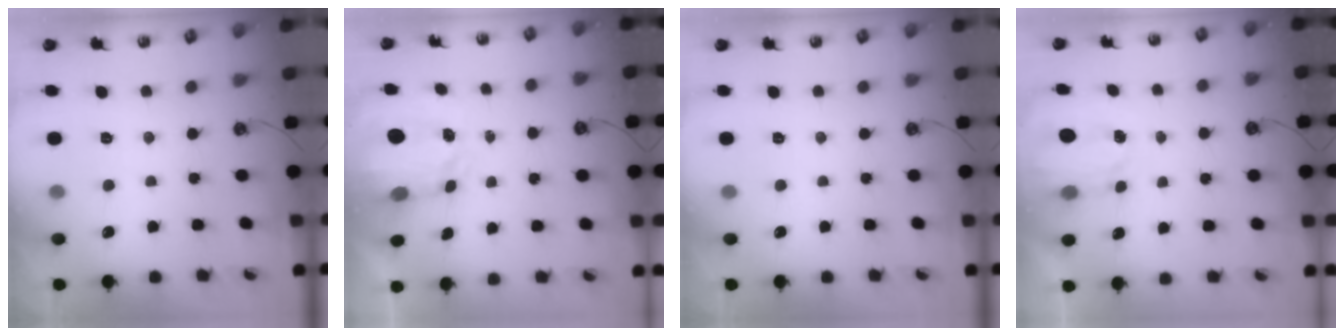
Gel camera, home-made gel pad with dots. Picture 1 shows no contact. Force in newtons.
{"total": 3.7, "press": 3.7, "slide": 0.6}
{"total": 0.0}
{"total": 2.4, "press": 2.4, "slide": 0.5}